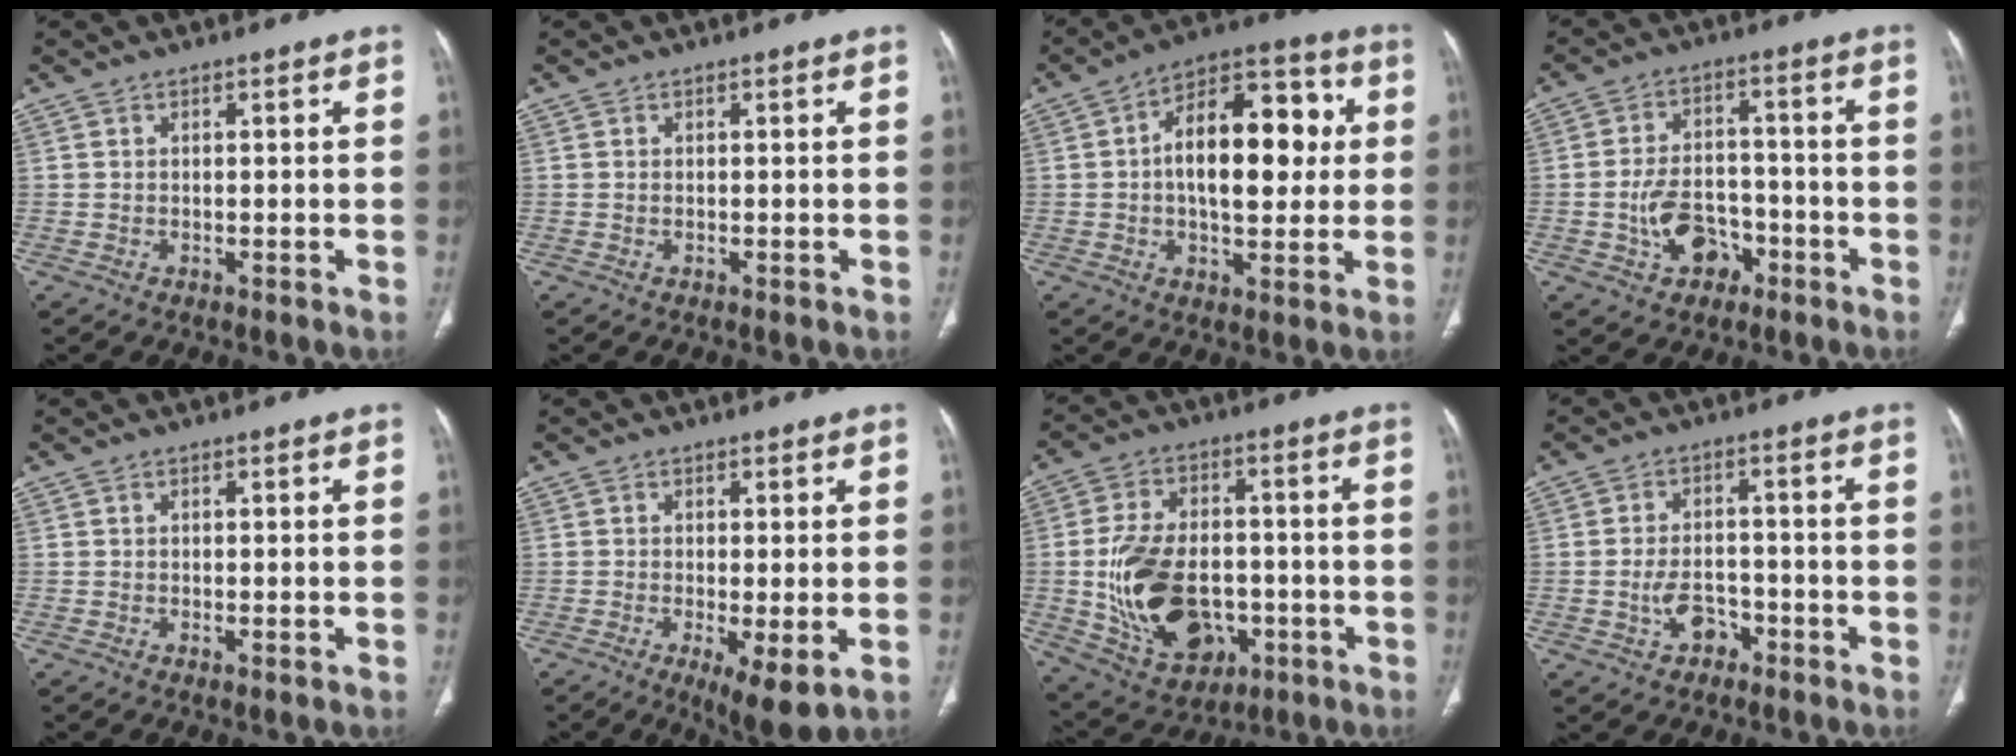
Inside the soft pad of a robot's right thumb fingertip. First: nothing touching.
{"total": 0.0}
{"total": 17.4, "force": [1.9, 9.1, 14.7], "torque": [-0.193, 0.026, 0.021]}
{"total": 9.3, "force": [-3.6, 6.4, 5.6], "torque": [-0.081, 0.037, -0.058]}
{"total": 0.6, "force": [0.0, 0.2, 0.6], "torque": [-0.012, -0.004, 0.001]}
{"total": 7.1, "force": [-1.9, 2.0, 6.5], "torque": [-0.110, -0.023, -0.028]}
{"total": 18.6, "force": [-3.3, 12.4, 13.5], "torque": [-0.220, 0.014, -0.033]}
{"total": 5.4, "force": [-2.3, 3.6, 3.3], "torque": [-0.047, 0.027, -0.039]}